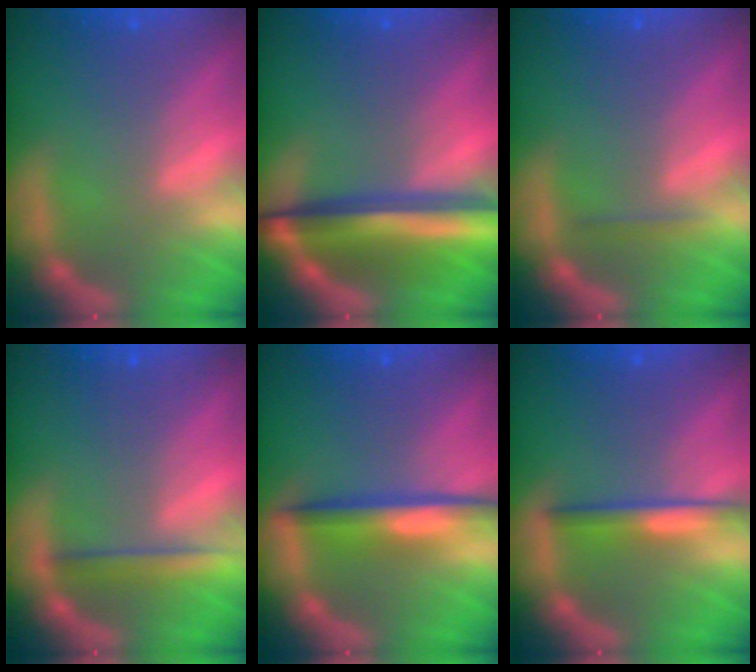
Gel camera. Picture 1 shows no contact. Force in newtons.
{"total": 8.6}
{"total": 0.9}
{"total": 2.5}
{"total": 4.5}
{"total": 3.0}